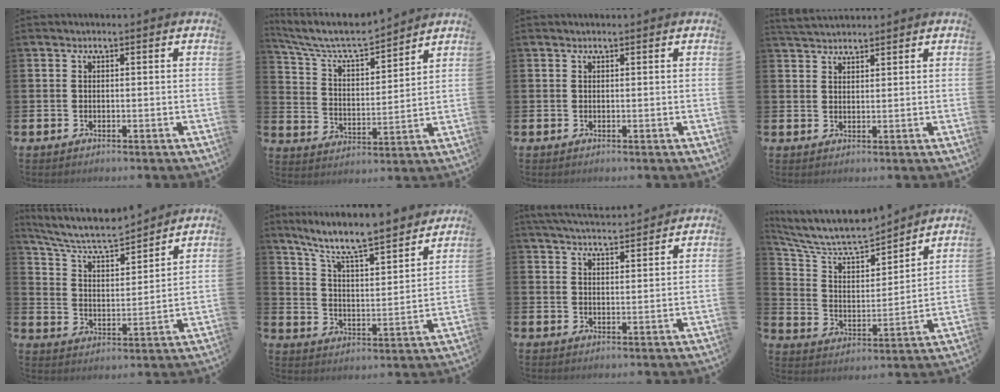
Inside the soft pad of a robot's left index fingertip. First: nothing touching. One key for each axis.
{"total": 7.7, "fx": 7.2, "fy": 1.4, "fz": 2.4, "tx": -0.084, "ty": -0.049, "tz": 0.123}
{"total": 0.0}
{"total": 2.9, "fx": 2.9, "fy": 0.5, "fz": 0.2, "tx": -0.007, "ty": -0.011, "tz": 0.053}
{"total": 7.4, "fx": 6.8, "fy": 1.5, "fz": 2.5, "tx": -0.083, "ty": -0.043, "tz": 0.118}
{"total": 8.9, "fx": 8.1, "fy": 0.9, "fz": 3.5, "tx": -0.100, "ty": -0.062, "tz": 0.136}
{"total": 4.5, "fx": 4.5, "fy": 0.2, "fz": 0.5, "tx": -0.017, "ty": -0.025, "tz": 0.080}
{"total": 9.0, "fx": 8.3, "fy": 2.3, "fz": 2.8, "tx": -0.092, "ty": -0.063, "tz": 0.142}